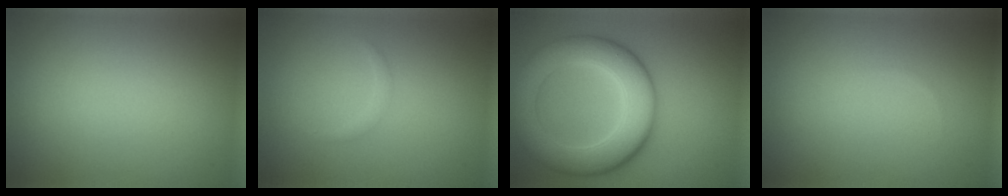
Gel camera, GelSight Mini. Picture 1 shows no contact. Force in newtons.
{"total": 0.7, "press": 0.7, "slide": 0.1}
{"total": 9.1, "press": 9.1, "slide": 0.2}
{"total": 0.0}